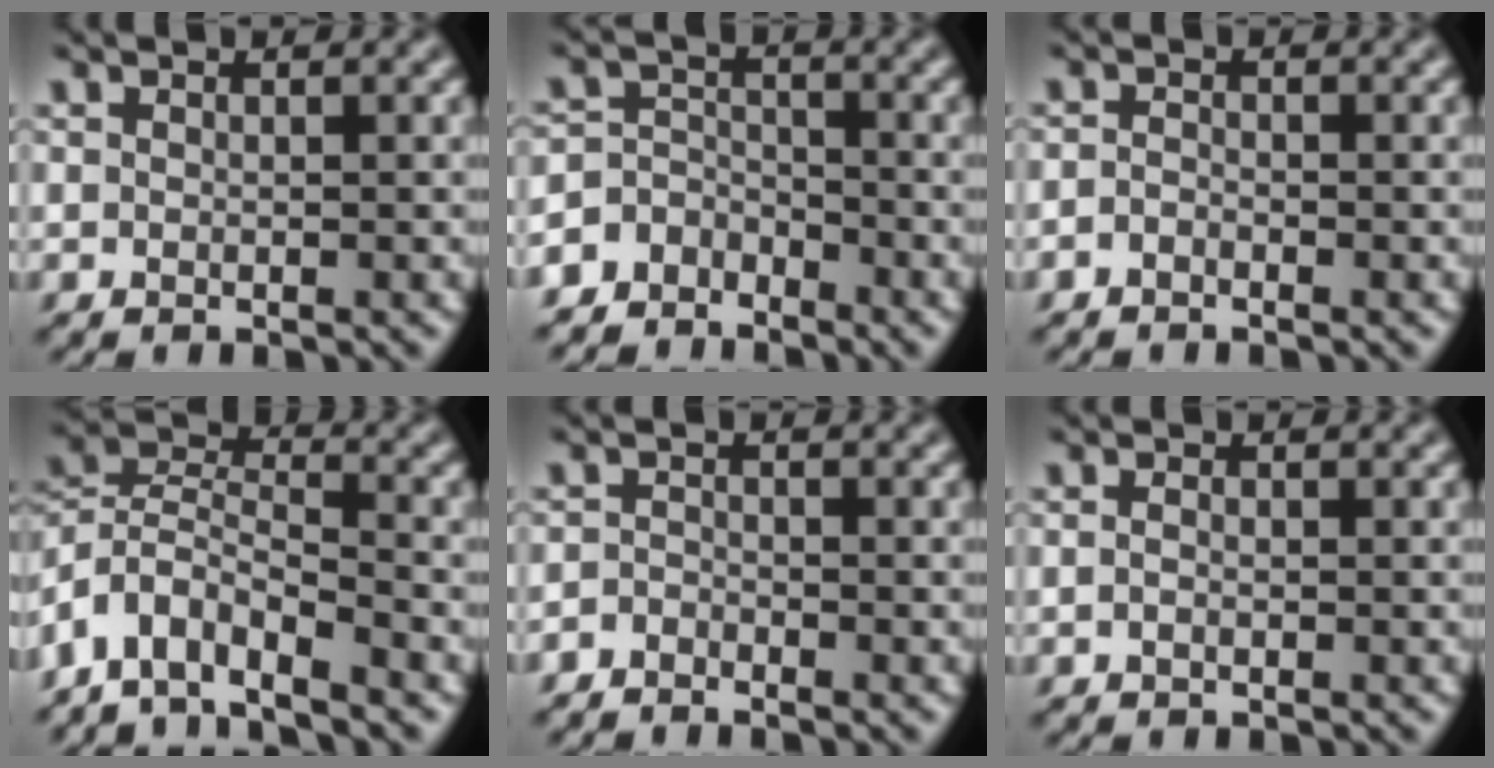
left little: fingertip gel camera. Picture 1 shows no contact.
{"total": 4.1, "force": [-3.5, 2.1, 0.1], "torque": [0.021, 0.007, -0.069]}
{"total": 0.9, "force": [-0.7, 0.5, 0.4], "torque": [-0.010, 0.001, -0.017]}
{"total": 6.7, "force": [-5.4, 2.4, 3.2], "torque": [-0.057, 0.007, -0.115]}
{"total": 1.4, "force": [-1.4, 0.4, 0.1], "torque": [-0.002, 0.004, -0.032]}
{"total": 0.7, "force": [-0.3, 0.5, 0.5], "torque": [-0.014, 0.001, -0.008]}